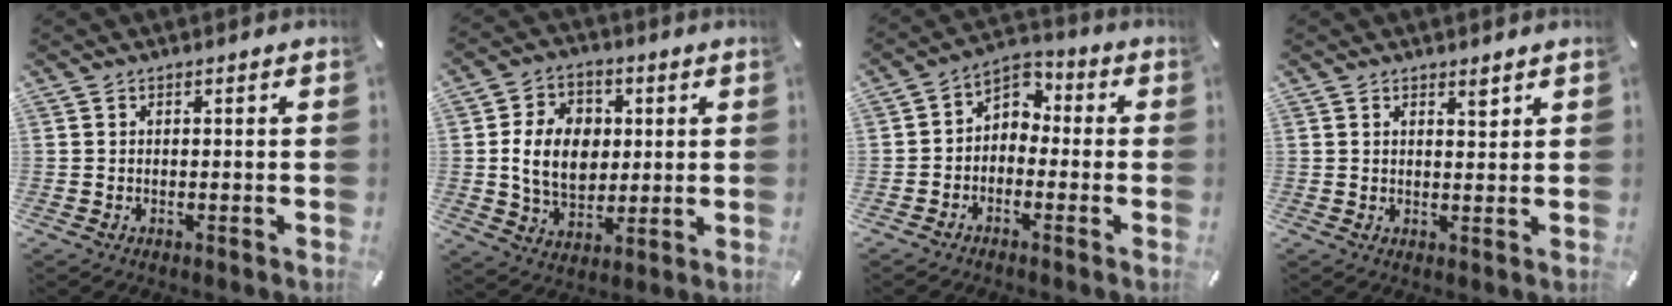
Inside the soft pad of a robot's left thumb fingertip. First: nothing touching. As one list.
[{"total": 11.9, "force": [1.0, 9.3, 7.3], "torque": [-0.145, 0.014, 0.019]}, {"total": 4.5, "force": [-1.7, 4.0, 1.3], "torque": [-0.024, 0.012, -0.035]}, {"total": 2.4, "force": [1.8, 0.6, 1.6], "torque": [-0.016, -0.008, 0.028]}]